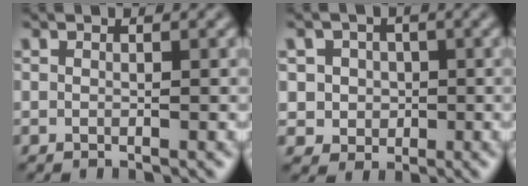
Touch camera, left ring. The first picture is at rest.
{"total": 3.7, "force": [0.6, 3.5, 1.0], "torque": [-0.004, 0.008, 0.009]}